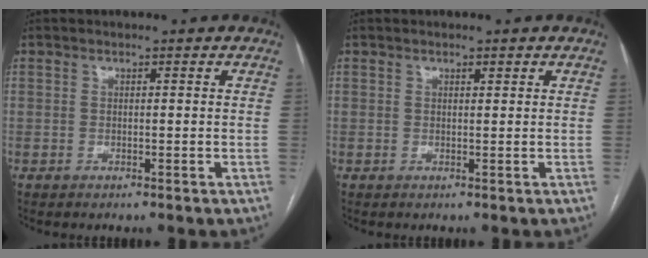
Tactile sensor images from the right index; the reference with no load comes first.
{"total": 0.6, "force": [0.4, 0.2, 0.4], "torque": [-0.009, 0.000, 0.006]}